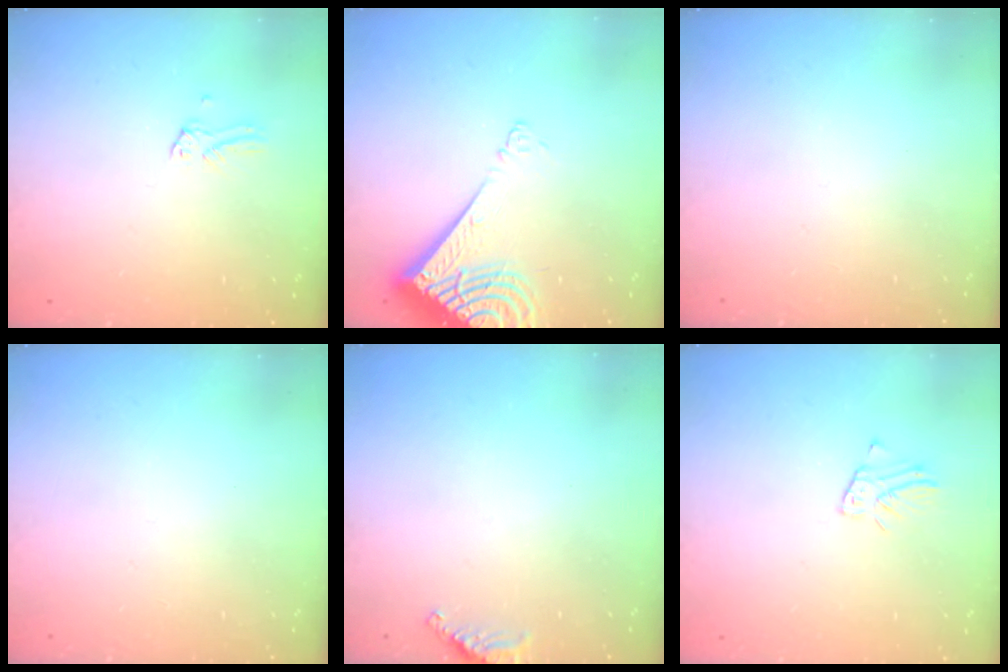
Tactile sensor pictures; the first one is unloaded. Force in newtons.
{"total": 10.7, "press": 10.6, "slide": 1.5}
{"total": 0.0}
{"total": 0.0}
{"total": 6.8, "press": 6.8, "slide": 0.6}
{"total": 2.0, "press": 2.0, "slide": 0.2}